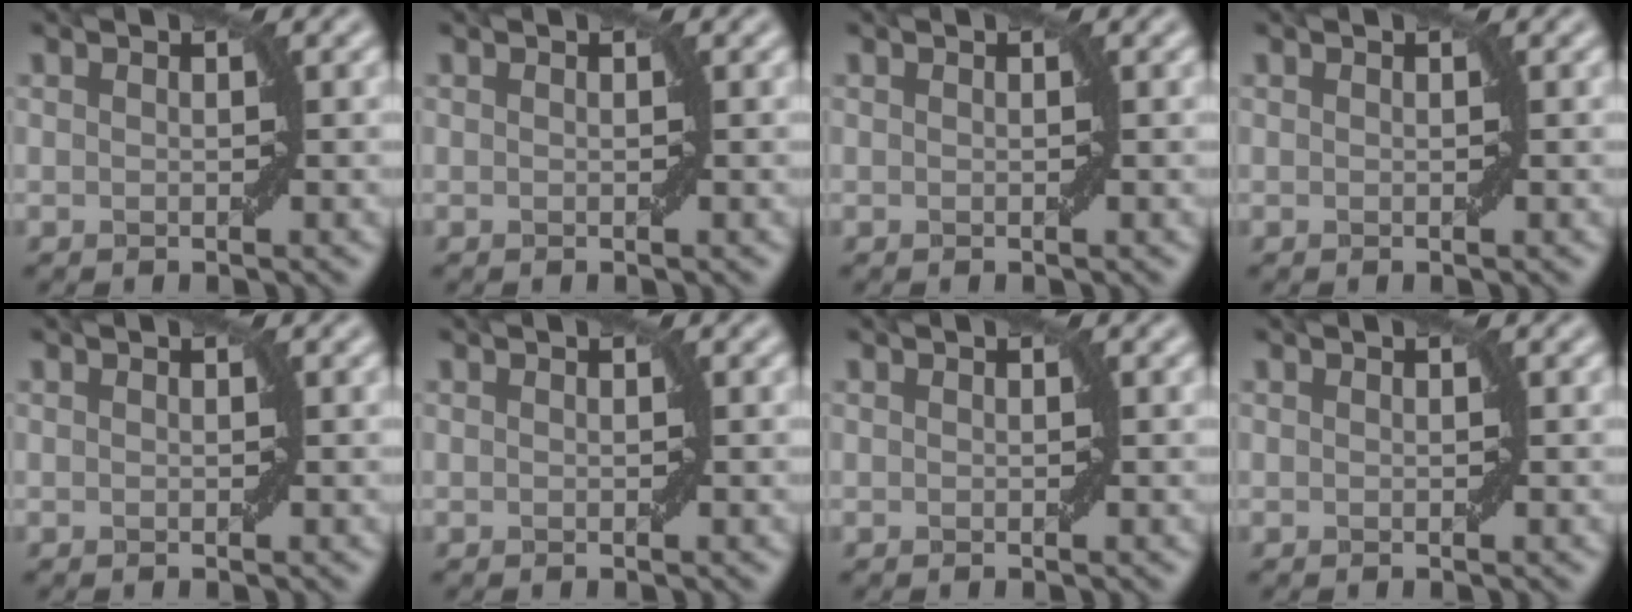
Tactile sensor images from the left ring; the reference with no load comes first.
{"total": 0.0}
{"total": 0.0}
{"total": 0.0}
{"total": 0.0}
{"total": 0.0}
{"total": 0.0}
{"total": 0.0}